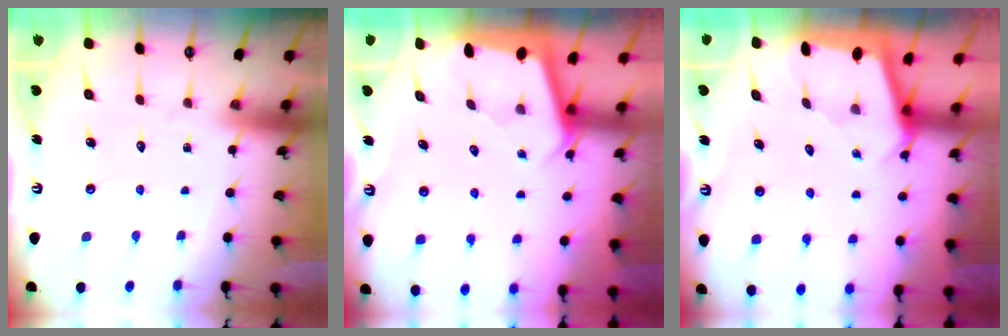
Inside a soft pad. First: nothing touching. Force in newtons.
{"total": 2.0, "press": 2.0, "slide": 0.2}
{"total": 1.7, "press": 1.7, "slide": 0.2}